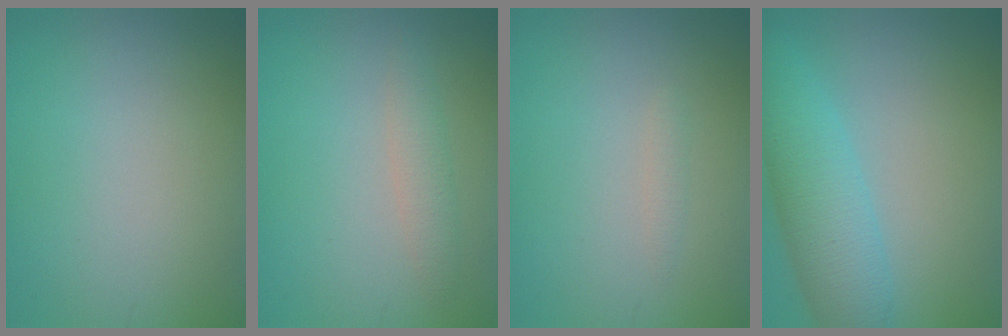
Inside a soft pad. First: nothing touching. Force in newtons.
{"total": 1.7, "press": 1.7, "slide": 0.1}
{"total": 0.7, "press": 0.7, "slide": 0.0}
{"total": 5.6, "press": 5.6, "slide": 0.2}